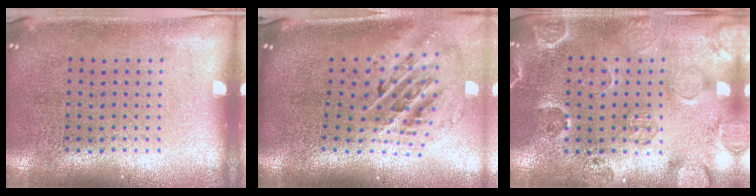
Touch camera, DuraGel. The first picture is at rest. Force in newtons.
{"total": 2.7, "press": 1.8, "slide": 2.0}
{"total": 2.4, "press": 2.1, "slide": 1.3}